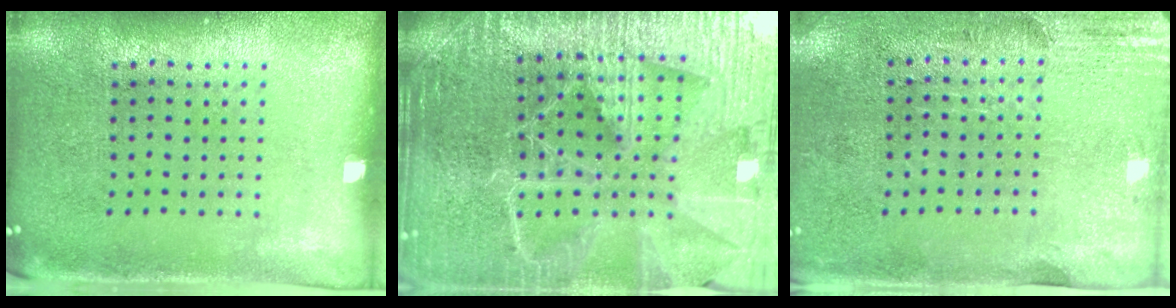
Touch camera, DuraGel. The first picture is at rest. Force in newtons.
{"total": 5.3, "press": 4.8, "slide": 2.3}
{"total": 2.9, "press": 2.5, "slide": 1.5}